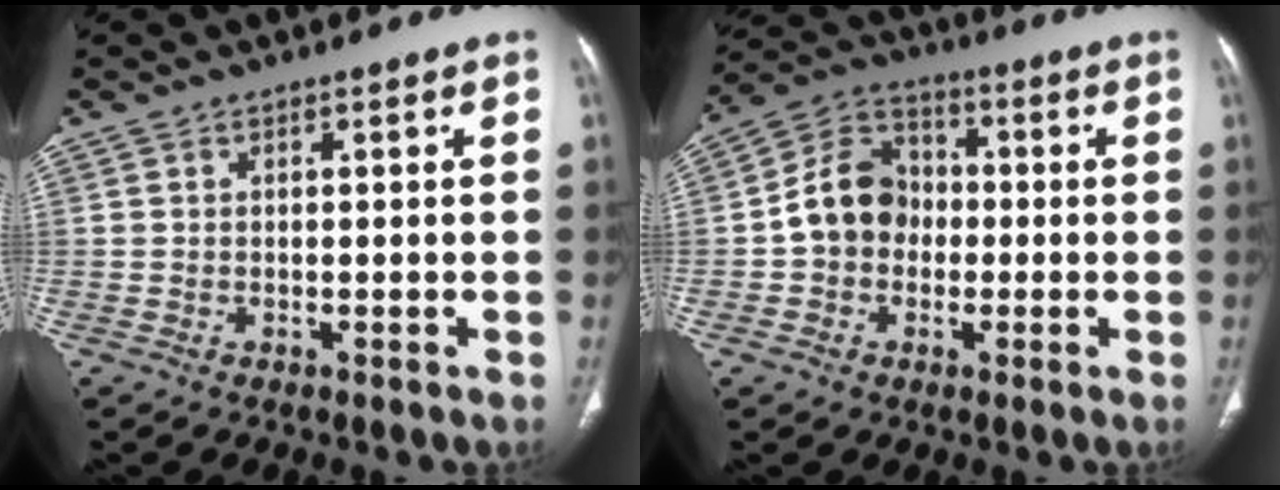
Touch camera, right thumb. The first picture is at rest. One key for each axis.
{"total": 10.5, "fx": -0.9, "fy": 8.7, "fz": 5.8, "tx": -0.085, "ty": 0.037, "tz": -0.030}